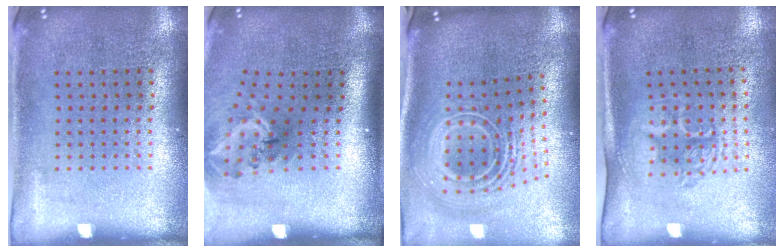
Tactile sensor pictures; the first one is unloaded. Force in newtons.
{"total": 2.0, "press": 1.3, "slide": 1.5}
{"total": 2.8, "press": 1.9, "slide": 2.1}
{"total": 1.7, "press": 1.4, "slide": 1.0}